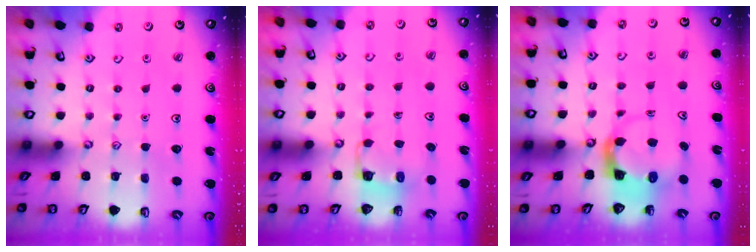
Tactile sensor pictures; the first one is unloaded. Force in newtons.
{"total": 2.8, "press": 2.8, "slide": 0.2}
{"total": 3.9, "press": 3.9, "slide": 0.6}